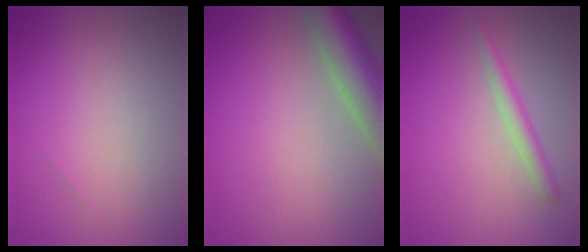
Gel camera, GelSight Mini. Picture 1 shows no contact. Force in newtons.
{"total": 7.4, "press": 7.4, "slide": 0.7}
{"total": 1.9, "press": 1.9, "slide": 0.0}